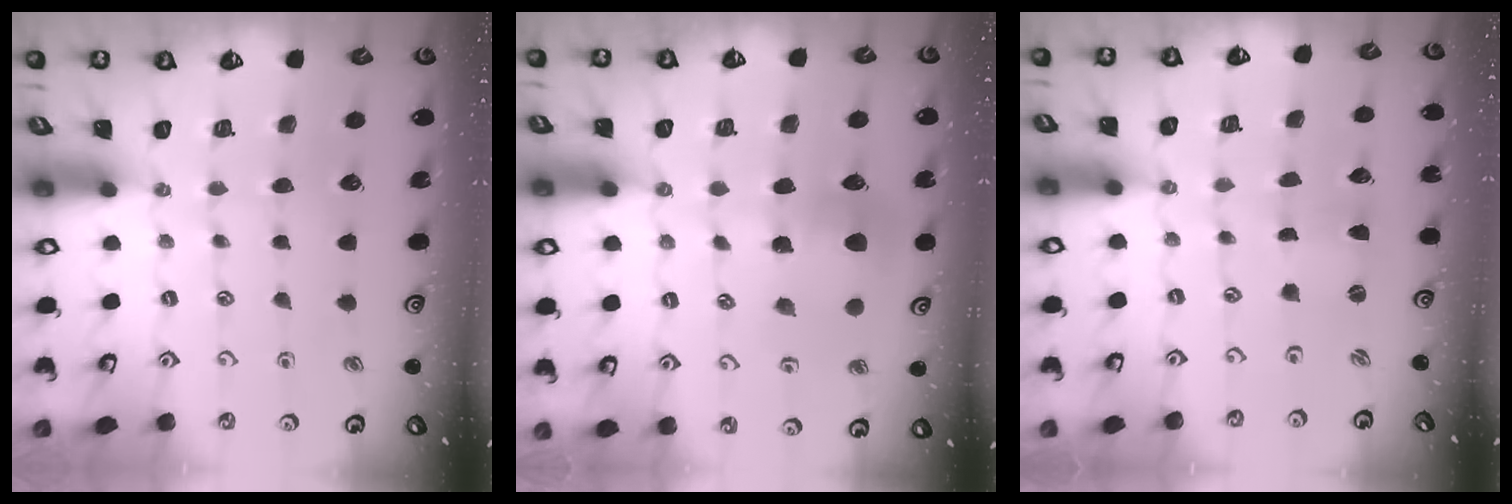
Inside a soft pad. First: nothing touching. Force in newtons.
{"total": 7.4, "press": 7.4, "slide": 0.8}
{"total": 0.0}